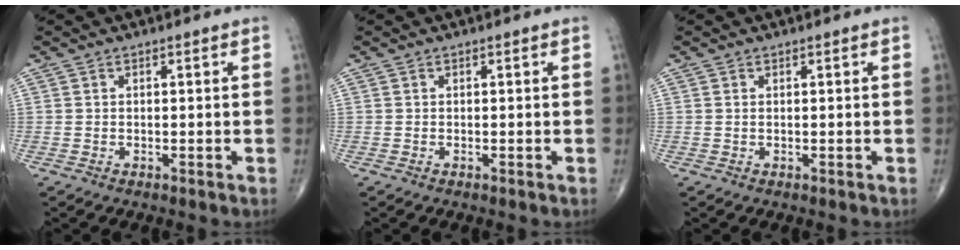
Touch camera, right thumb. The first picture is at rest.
{"total": 0.0}
{"total": 0.0}